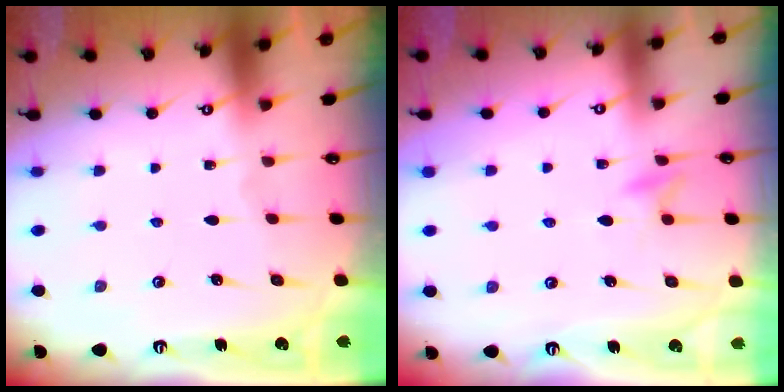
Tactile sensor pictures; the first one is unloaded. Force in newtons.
{"total": 6.0, "press": 6.0, "slide": 0.7}